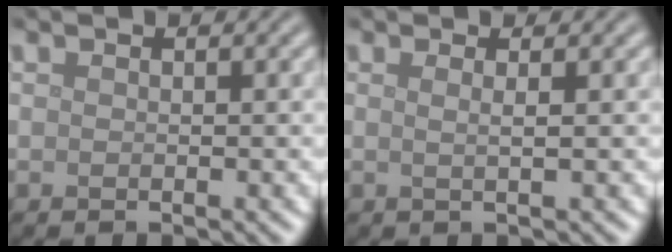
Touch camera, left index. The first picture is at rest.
{"total": 1.9, "force": [0.7, 0.8, 1.6], "torque": [-0.012, 0.000, -0.015]}